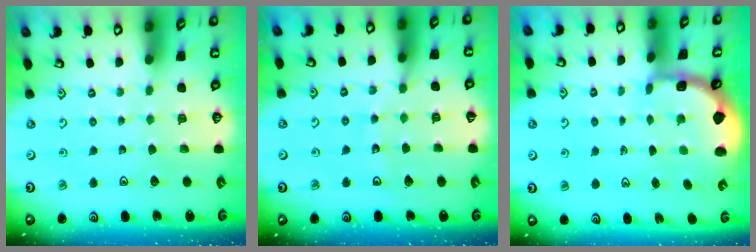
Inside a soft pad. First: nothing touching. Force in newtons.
{"total": 9.6, "press": 9.6, "slide": 1.2}
{"total": 1.8, "press": 1.7, "slide": 0.5}